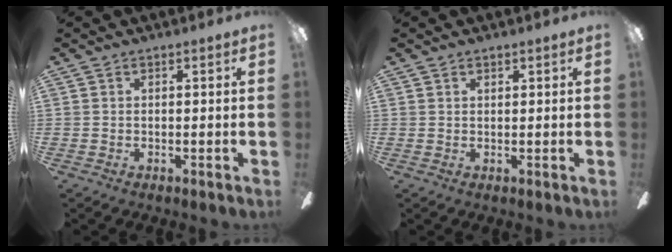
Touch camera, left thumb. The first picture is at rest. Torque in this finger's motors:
{"motor_torque": [0.08, 0.30, 0.04, -0.05, -0.02]}